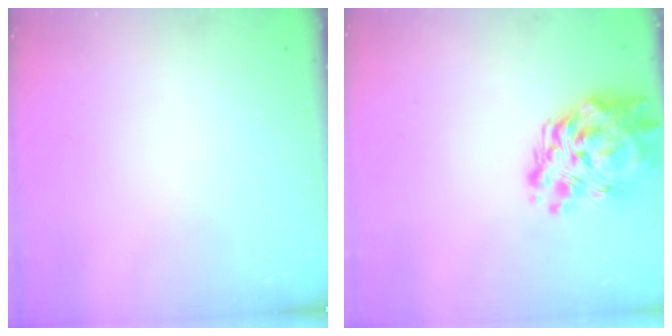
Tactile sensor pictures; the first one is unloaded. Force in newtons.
{"total": 12.4, "press": 11.4, "slide": 4.8}